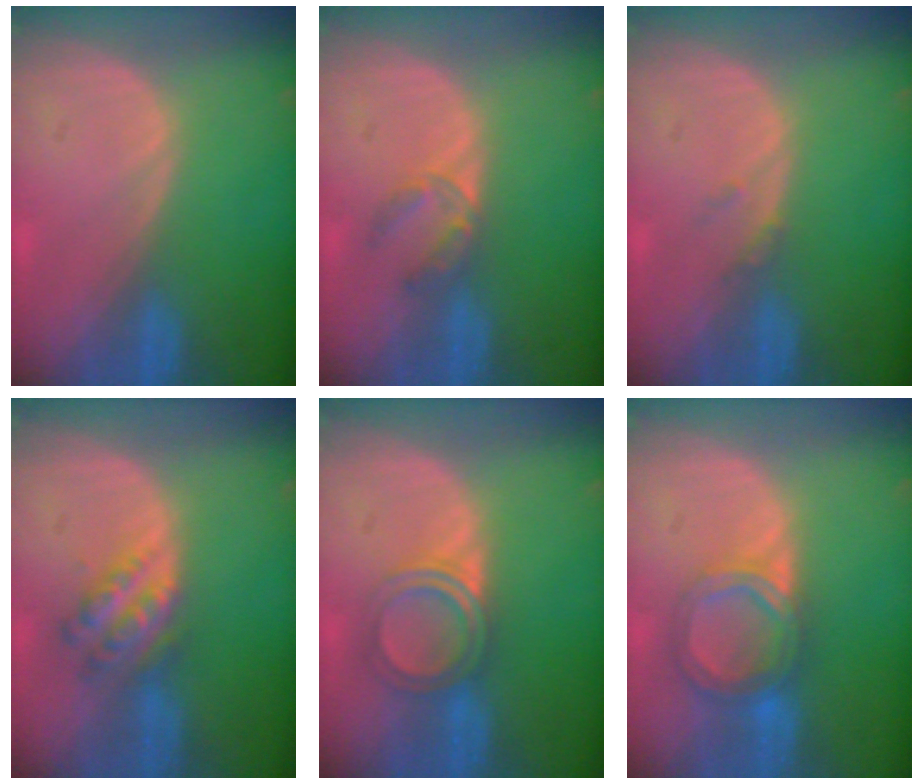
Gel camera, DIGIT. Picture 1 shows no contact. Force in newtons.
{"total": 3.4, "press": 3.2, "slide": 1.0}
{"total": 1.0, "press": 1.0, "slide": 0.2}
{"total": 5.7, "press": 5.0, "slide": 2.6}
{"total": 4.8, "press": 4.6, "slide": 1.4}
{"total": 6.5, "press": 5.8, "slide": 3.1}